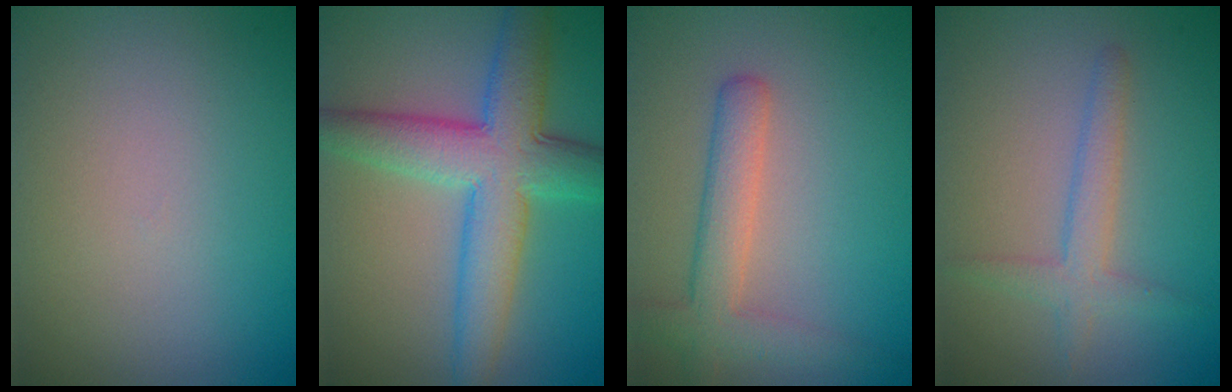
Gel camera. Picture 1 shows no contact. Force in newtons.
{"total": 7.5, "press": 7.5, "slide": 0.1}
{"total": 3.6, "press": 3.6, "slide": 0.3}
{"total": 2.4, "press": 2.4, "slide": 0.1}